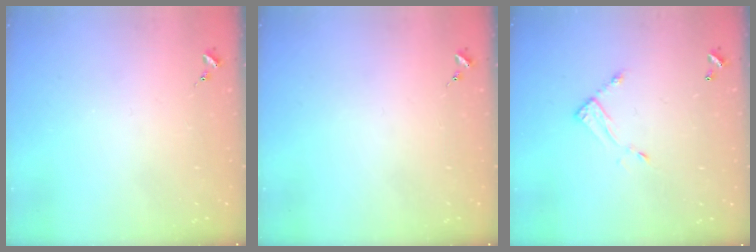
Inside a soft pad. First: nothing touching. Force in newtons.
{"total": 0.0}
{"total": 7.1, "press": 7.1, "slide": 0.5}